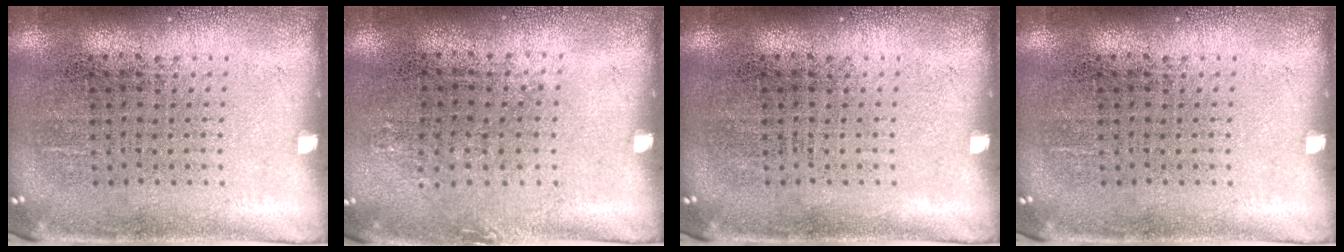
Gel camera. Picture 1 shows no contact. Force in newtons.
{"total": 0.8, "press": 0.7, "slide": 0.5}
{"total": 0.0}
{"total": 0.0}